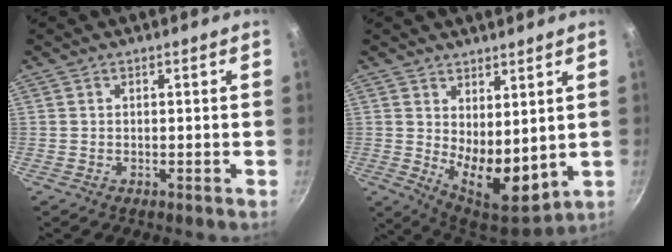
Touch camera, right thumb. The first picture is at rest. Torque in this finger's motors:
{"motor_torque": [-0.80, 1.39, 0.39, 0.15, 0.20]}